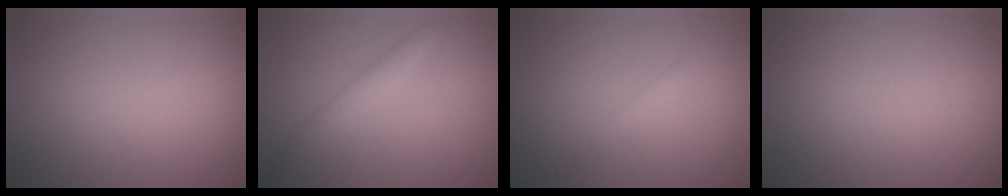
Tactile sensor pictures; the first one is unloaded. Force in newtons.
{"total": 2.0, "press": 2.0, "slide": 0.1}
{"total": 0.9, "press": 0.9, "slide": 0.1}
{"total": 0.0}